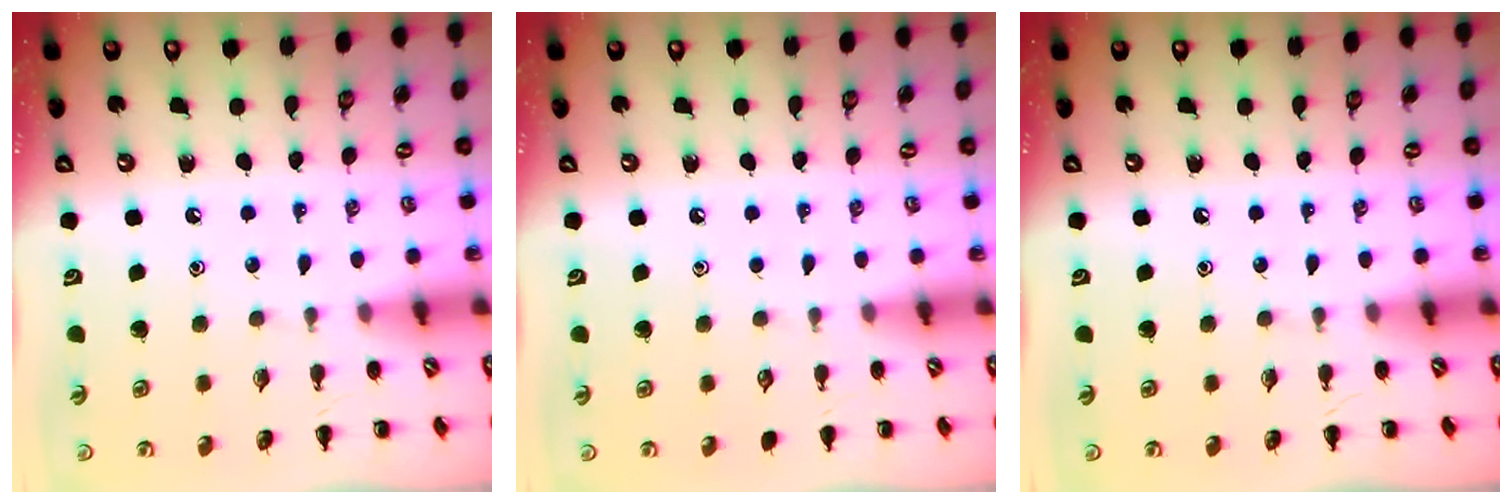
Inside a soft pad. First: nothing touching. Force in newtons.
{"total": 0.0}
{"total": 0.0}